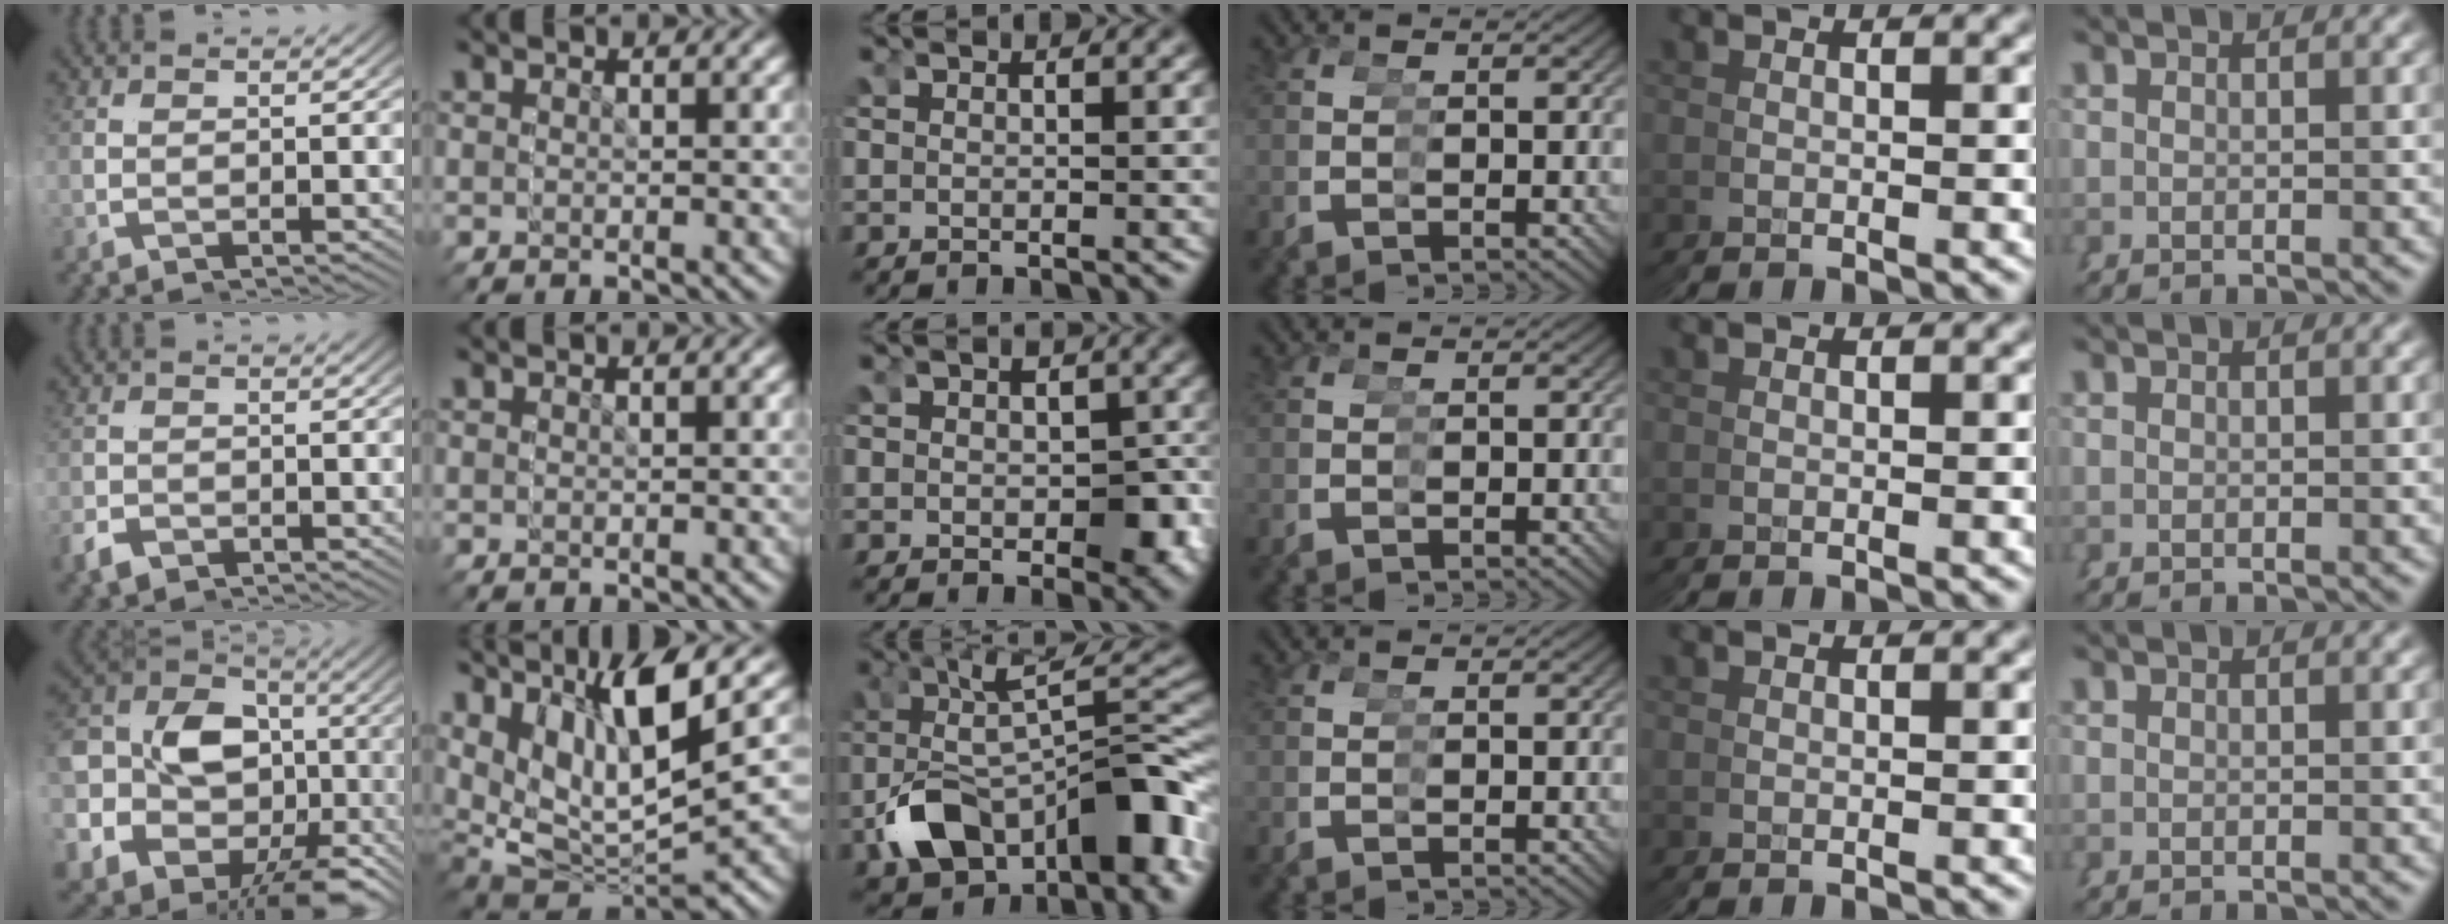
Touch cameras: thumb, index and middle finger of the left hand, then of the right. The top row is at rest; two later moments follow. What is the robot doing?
{"motion": "grasp_and_lifting", "object": "stress ball aka squeeze ball"}